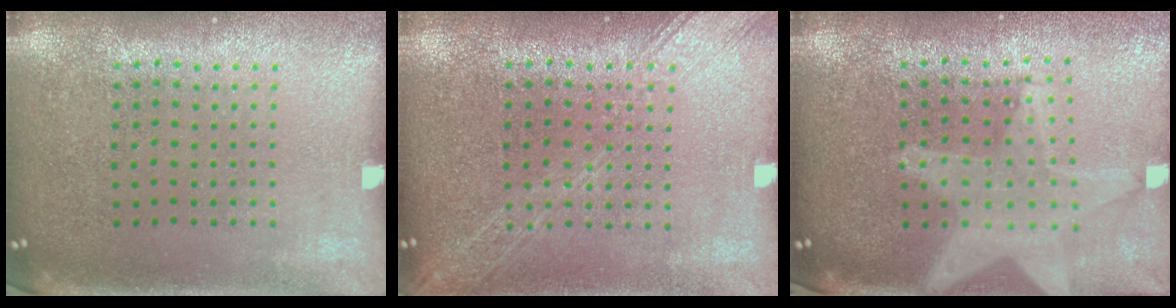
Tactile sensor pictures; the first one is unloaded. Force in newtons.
{"total": 3.0, "press": 3.0, "slide": 0.5}
{"total": 2.3, "press": 1.8, "slide": 1.3}